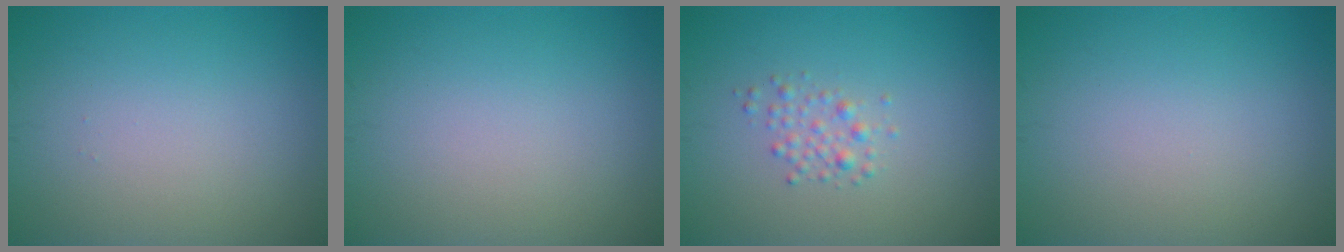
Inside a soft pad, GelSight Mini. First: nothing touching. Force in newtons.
{"total": 0.0}
{"total": 1.5, "press": 1.5, "slide": 0.0}
{"total": 0.0}